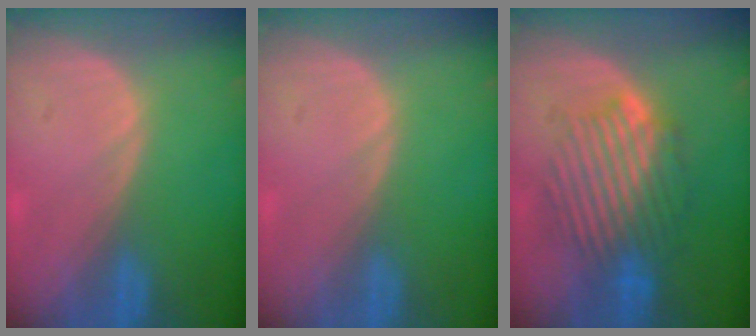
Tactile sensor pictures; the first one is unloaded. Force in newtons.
{"total": 0.0}
{"total": 8.9, "press": 8.6, "slide": 2.3}